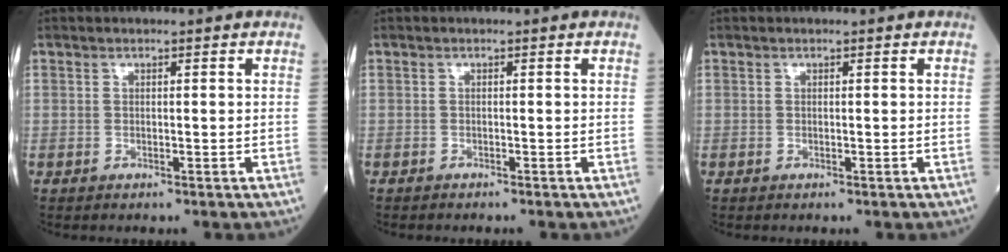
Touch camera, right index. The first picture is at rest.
{"total": 0.6, "force": [-0.6, 0.0, 0.1], "torque": [-0.005, -0.002, -0.013]}
{"total": 0.0}